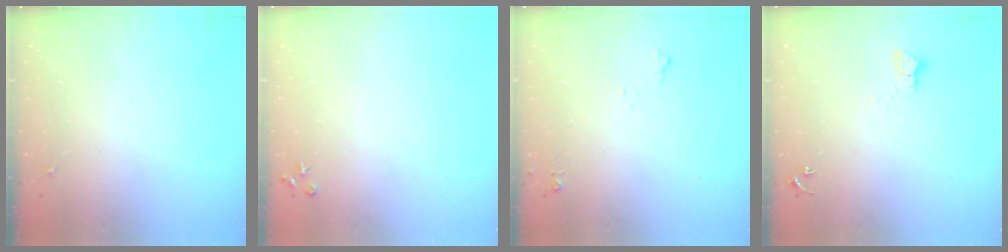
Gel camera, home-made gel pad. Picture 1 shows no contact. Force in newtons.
{"total": 3.5, "press": 3.5, "slide": 0.4}
{"total": 4.9, "press": 4.8, "slide": 0.9}
{"total": 3.1, "press": 3.1, "slide": 0.1}